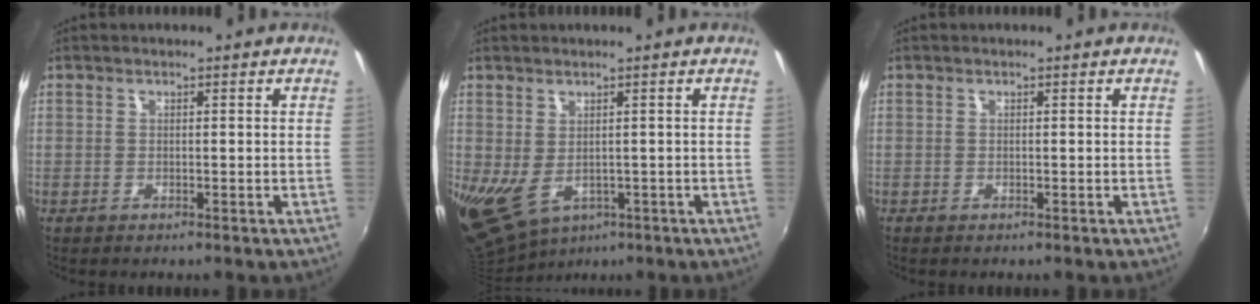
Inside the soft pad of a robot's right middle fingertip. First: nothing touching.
{"total": 6.9, "force": [-1.1, 4.4, 5.2], "torque": [-0.093, -0.024, -0.004]}
{"total": 0.0}